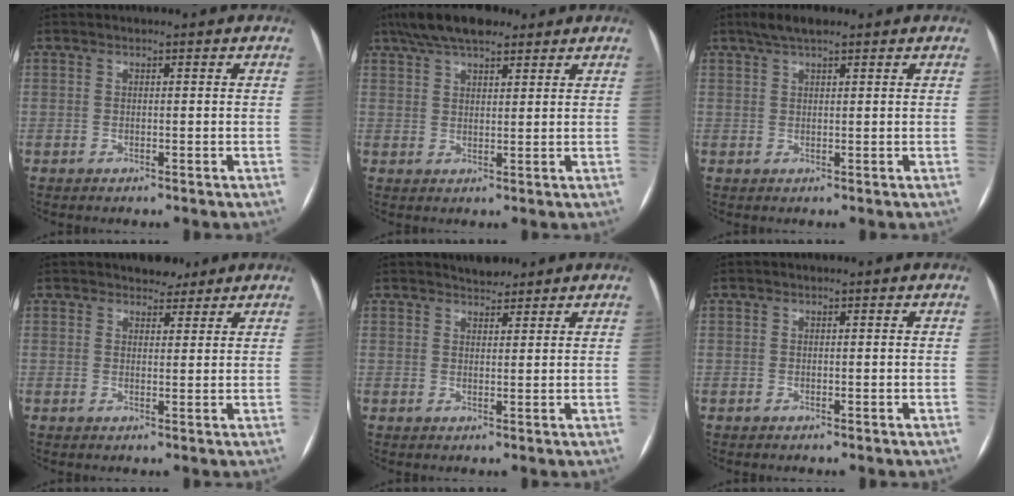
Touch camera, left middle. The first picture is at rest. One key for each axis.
{"total": 9.5, "fx": 7.1, "fy": 3.2, "fz": 5.5, "tx": -0.098, "ty": 0.031, "tz": 0.121}
{"total": 3.8, "fx": 2.7, "fy": 1.0, "fz": 2.5, "tx": -0.051, "ty": 0.018, "tz": 0.049}
{"total": 3.1, "fx": 2.6, "fy": 1.6, "fz": 0.7, "tx": -0.006, "ty": 0.002, "tz": 0.037}
{"total": 2.5, "fx": 2.3, "fy": 0.9, "fz": 0.4, "tx": -0.010, "ty": 0.003, "tz": 0.037}
{"total": 0.0}